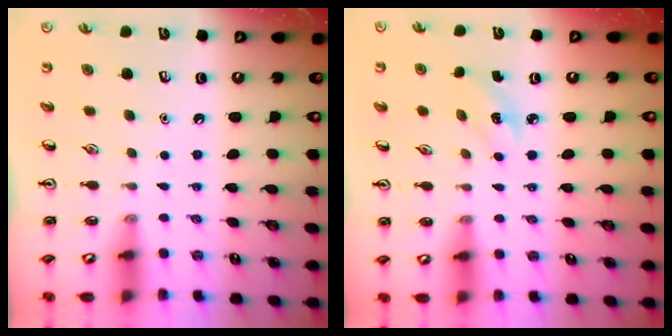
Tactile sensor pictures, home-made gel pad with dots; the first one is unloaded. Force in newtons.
{"total": 2.4, "press": 2.2, "slide": 0.9}